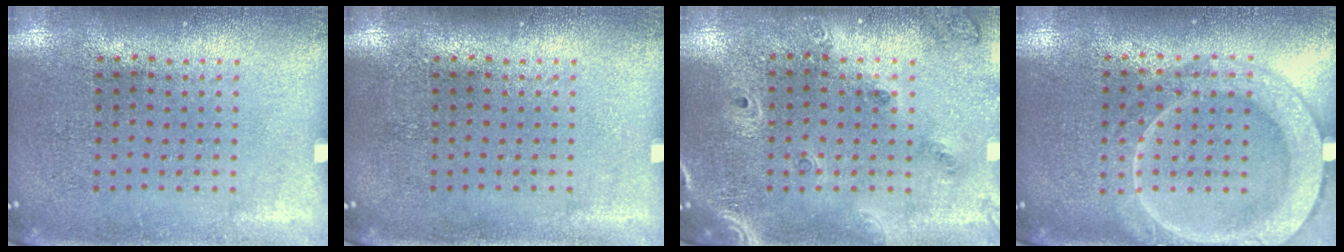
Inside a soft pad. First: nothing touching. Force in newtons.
{"total": 0.0}
{"total": 1.6, "press": 1.5, "slide": 0.7}
{"total": 2.0, "press": 2.0, "slide": 0.3}